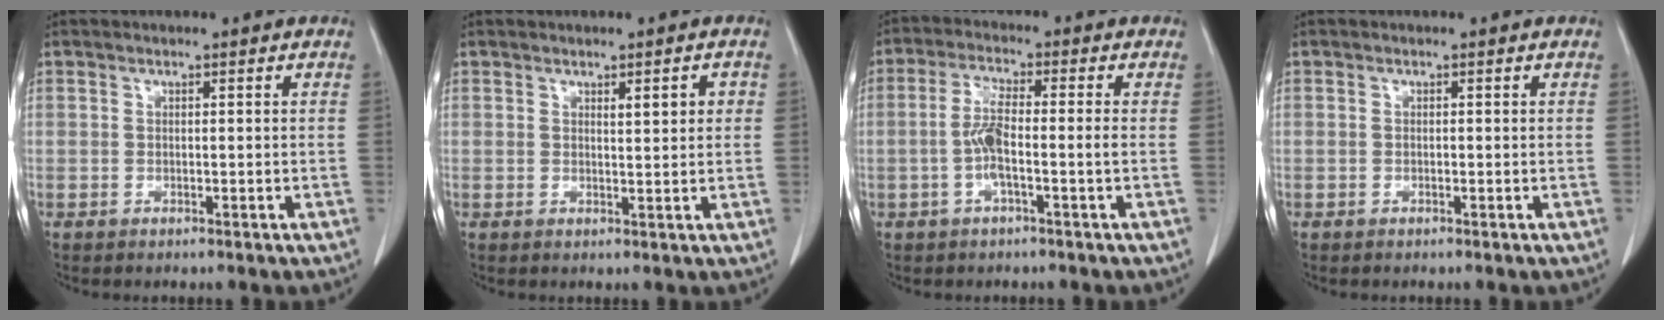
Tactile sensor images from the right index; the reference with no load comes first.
{"total": 2.6, "force": [0.9, 0.7, 2.4], "torque": [-0.037, 0.002, 0.016]}
{"total": 5.1, "force": [-1.0, 0.5, 5.0], "torque": [-0.104, 0.011, -0.019]}
{"total": 0.0}